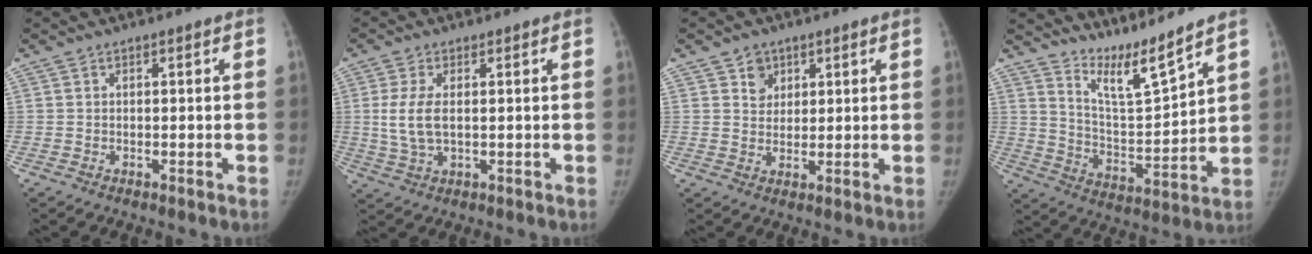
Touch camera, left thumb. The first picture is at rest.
{"total": 5.9, "force": [0.6, 3.0, 5.1], "torque": [-0.117, -0.005, 0.014]}
{"total": 3.8, "force": [2.1, 3.1, 0.8], "torque": [0.012, -0.012, 0.036]}
{"total": 9.7, "force": [8.9, -0.5, 3.8], "torque": [-0.064, -0.082, 0.177]}